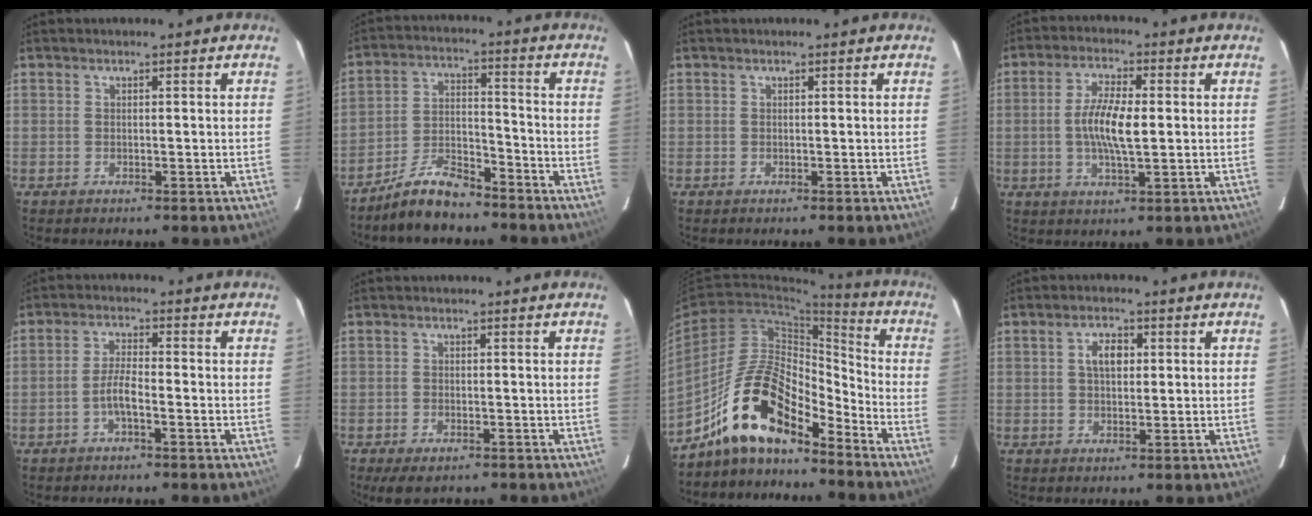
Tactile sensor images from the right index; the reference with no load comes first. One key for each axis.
{"total": 9.0, "fx": -7.6, "fy": 2.8, "fz": 3.9, "tx": -0.092, "ty": 0.019, "tz": -0.141}
{"total": 0.0}
{"total": 7.9, "fx": 0.0, "fy": 2.2, "fz": 7.6, "tx": -0.148, "ty": 0.003, "tz": -0.003}
{"total": 3.7, "fx": -1.8, "fy": 0.7, "fz": 3.1, "tx": -0.068, "ty": 0.005, "tz": -0.037}
{"total": 4.7, "fx": -3.4, "fy": 2.0, "fz": 2.5, "tx": -0.061, "ty": -0.018, "tz": -0.055}
{"total": 15.1, "fx": -11.5, "fy": 5.1, "fz": 8.5, "tx": -0.164, "ty": 0.018, "tz": -0.217}
{"total": 4.0, "fx": 0.9, "fy": 2.3, "fz": 3.1, "tx": -0.054, "ty": 0.011, "tz": 0.017}